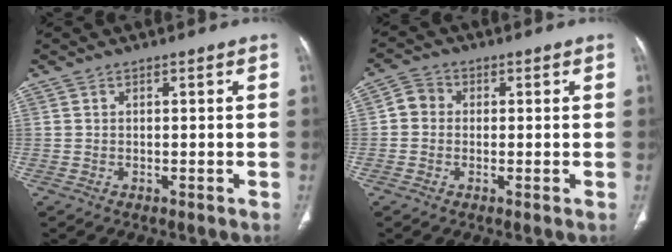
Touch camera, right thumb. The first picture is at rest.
{"total": 3.6, "force": [-0.1, 3.3, 1.5], "torque": [-0.013, 0.010, -0.012]}